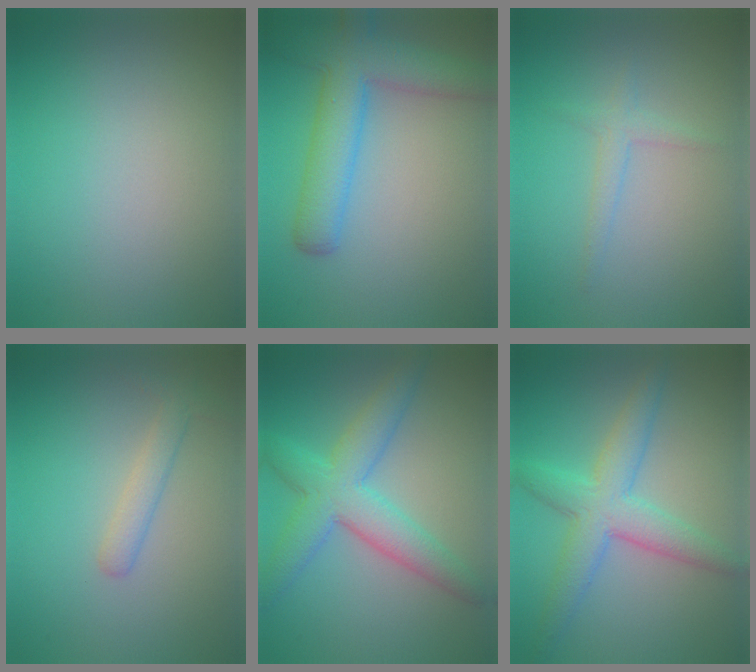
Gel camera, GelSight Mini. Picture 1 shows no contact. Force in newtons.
{"total": 6.6, "press": 6.6, "slide": 0.4}
{"total": 1.4, "press": 1.4, "slide": 0.1}
{"total": 2.0, "press": 2.0, "slide": 0.1}
{"total": 6.2, "press": 6.2, "slide": 0.2}
{"total": 5.3, "press": 5.3, "slide": 0.1}